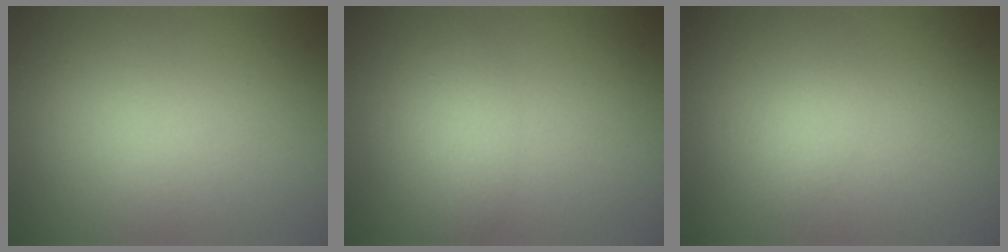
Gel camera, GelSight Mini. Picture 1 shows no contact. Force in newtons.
{"total": 2.3, "press": 2.3, "slide": 0.1}
{"total": 1.1, "press": 1.1, "slide": 0.0}